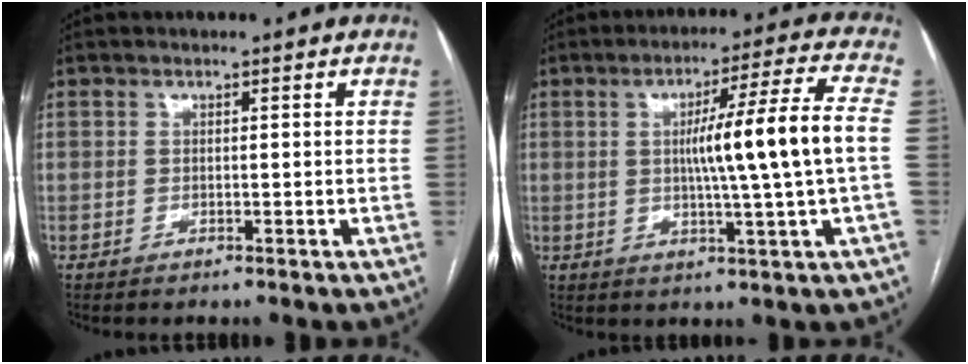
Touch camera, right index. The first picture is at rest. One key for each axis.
{"total": 12.3, "fx": 0.3, "fy": -1.6, "fz": 12.2, "tx": -0.193, "ty": 0.001, "tz": 0.007}